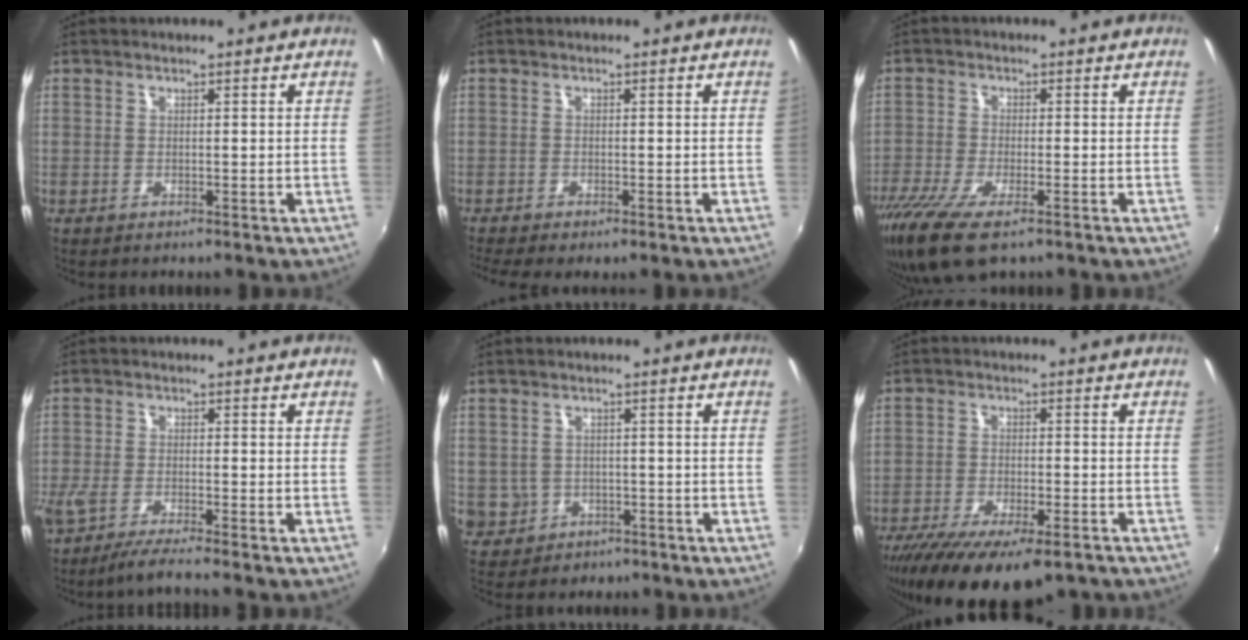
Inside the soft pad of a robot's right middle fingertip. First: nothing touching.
{"total": 3.9, "force": [-2.9, 0.1, 2.6], "torque": [-0.055, -0.024, -0.049]}
{"total": 10.7, "force": [-7.0, 2.9, 7.5], "torque": [-0.172, -0.045, -0.134]}
{"total": 5.9, "force": [-4.9, -0.3, 3.4], "torque": [-0.081, -0.026, -0.093]}
{"total": 6.3, "force": [-1.2, 6.0, 1.7], "torque": [-0.058, 0.001, 0.000]}
{"total": 16.8, "force": [-12.0, 5.1, 10.6], "torque": [-0.210, -0.058, -0.186]}